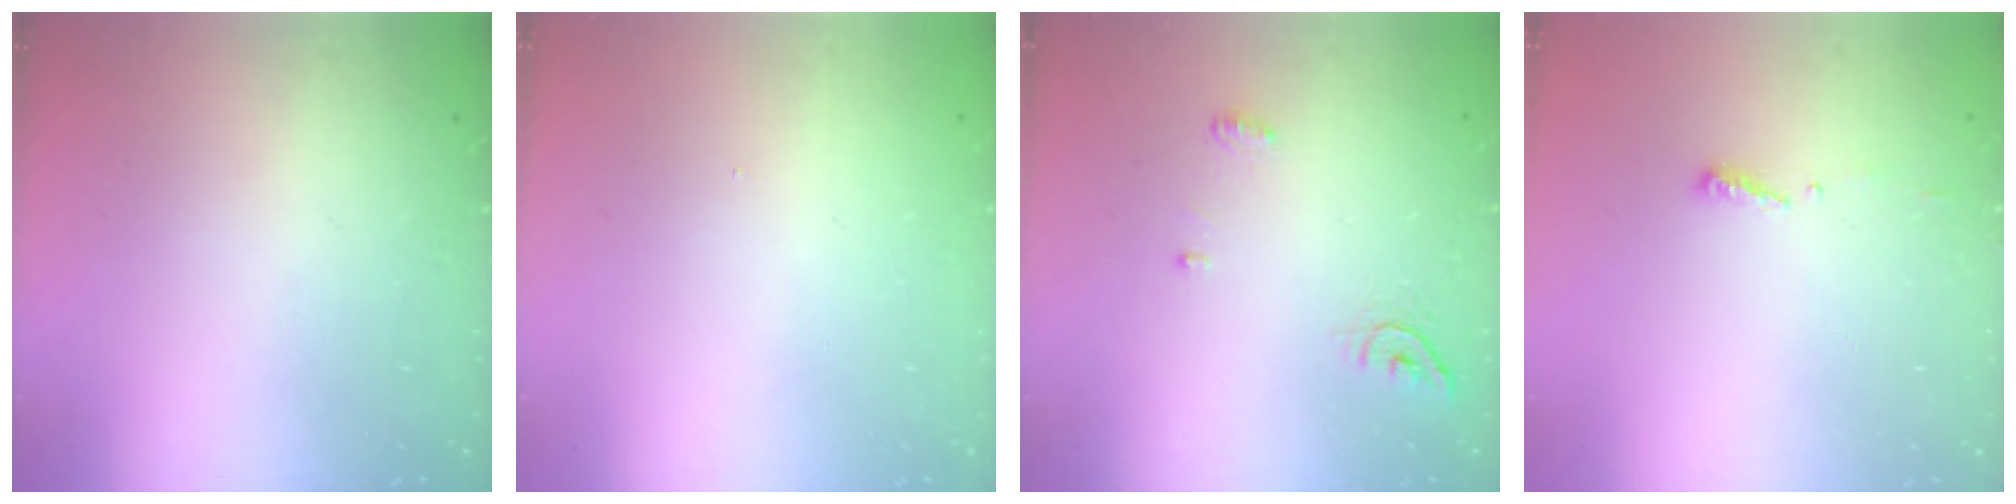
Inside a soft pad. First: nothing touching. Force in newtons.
{"total": 5.3, "press": 0.3, "slide": 5.2}
{"total": 5.2, "press": 5.2, "slide": 0.1}
{"total": 3.9, "press": 3.9, "slide": 0.4}